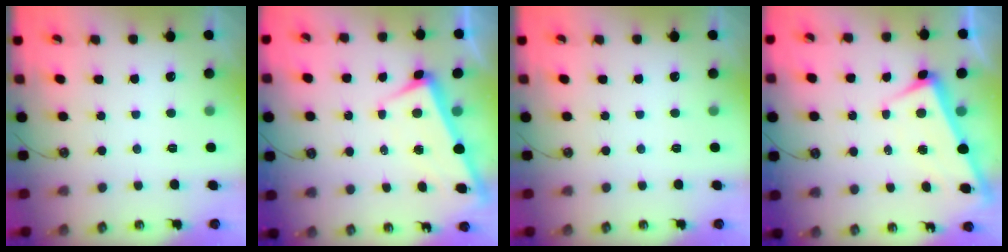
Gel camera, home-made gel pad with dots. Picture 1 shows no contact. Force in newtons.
{"total": 1.9, "press": 1.8, "slide": 0.6}
{"total": 0.0}
{"total": 1.9, "press": 1.8, "slide": 0.6}